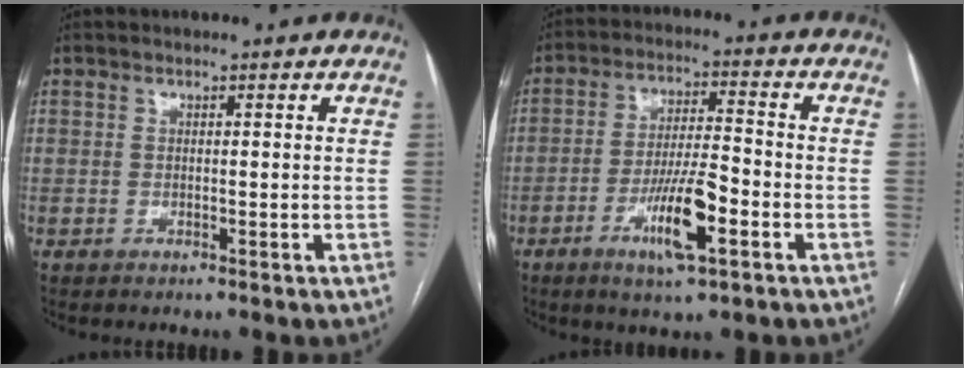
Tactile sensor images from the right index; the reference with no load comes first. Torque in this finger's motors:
{"motor_torque": [1.43, -0.23, 0.43, 0.11]}